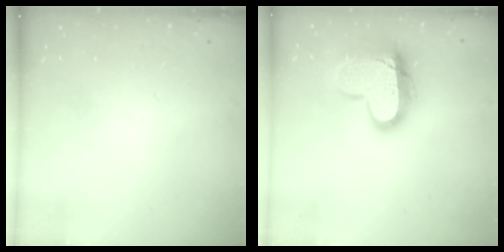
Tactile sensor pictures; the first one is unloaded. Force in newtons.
{"total": 18.2, "press": 18.2, "slide": 1.4}